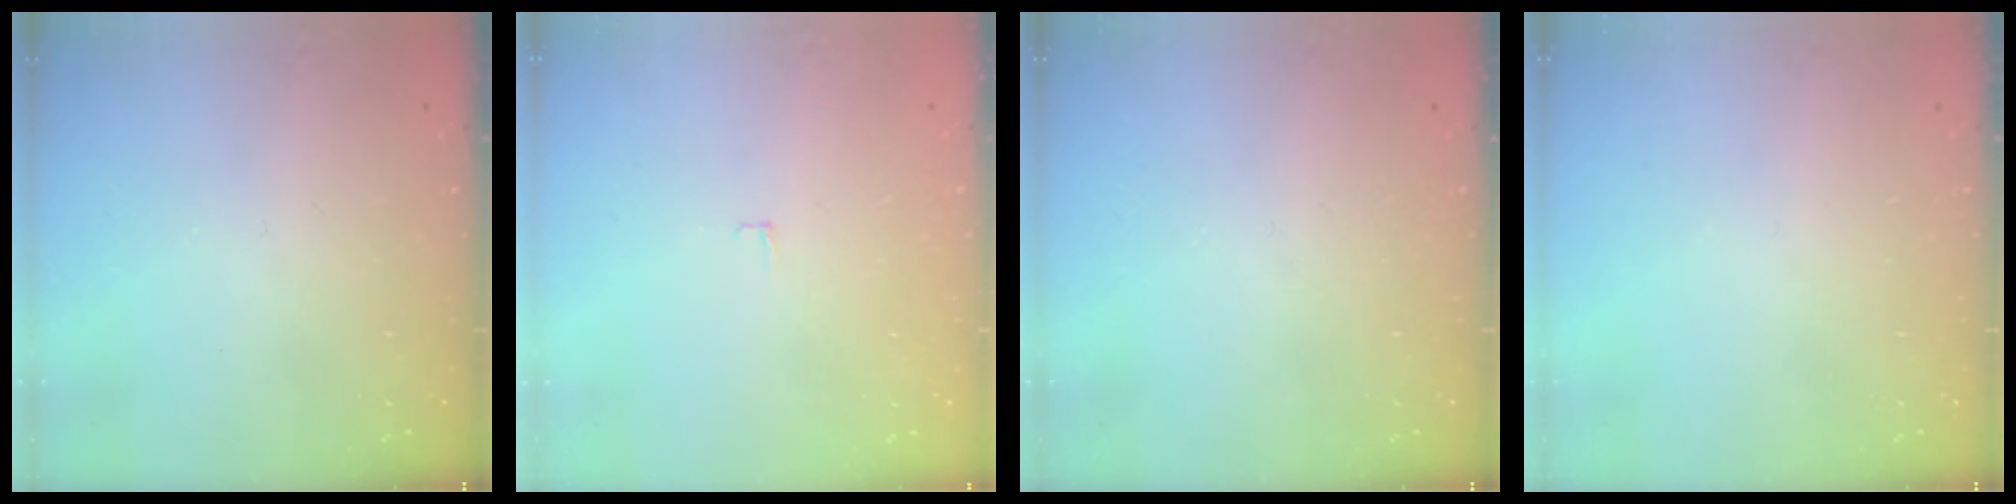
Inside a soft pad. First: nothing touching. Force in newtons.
{"total": 2.4, "press": 2.4, "slide": 0.2}
{"total": 0.0}
{"total": 0.0}